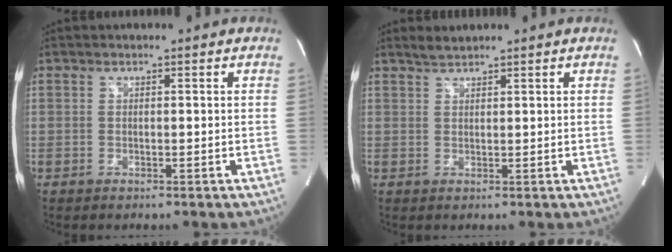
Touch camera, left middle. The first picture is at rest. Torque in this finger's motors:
{"motor_torque": [0.14, -0.02, -0.13, 0.01]}